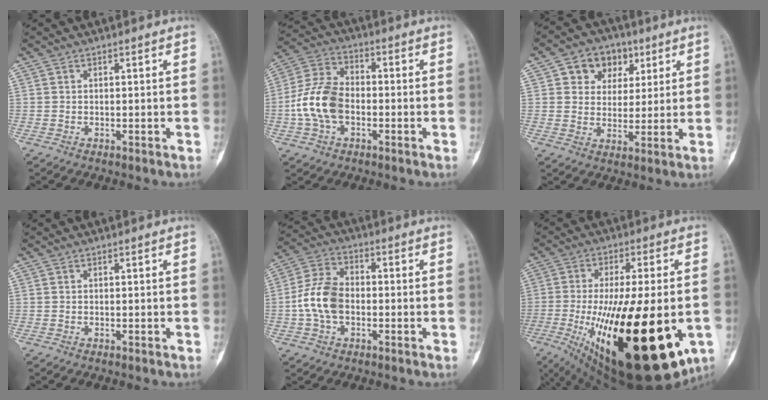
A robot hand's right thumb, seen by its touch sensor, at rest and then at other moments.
{"total": 11.7, "force": [-2.2, 7.7, 8.5], "torque": [-0.167, 0.031, -0.050]}
{"total": 9.6, "force": [4.1, 7.6, 4.1], "torque": [-0.022, -0.008, 0.063]}
{"total": 0.0}
{"total": 9.9, "force": [-1.4, 6.6, 7.2], "torque": [-0.136, 0.026, -0.036]}
{"total": 33.7, "force": [-8.1, 12.0, 30.5], "torque": [-0.444, -0.035, -0.099]}